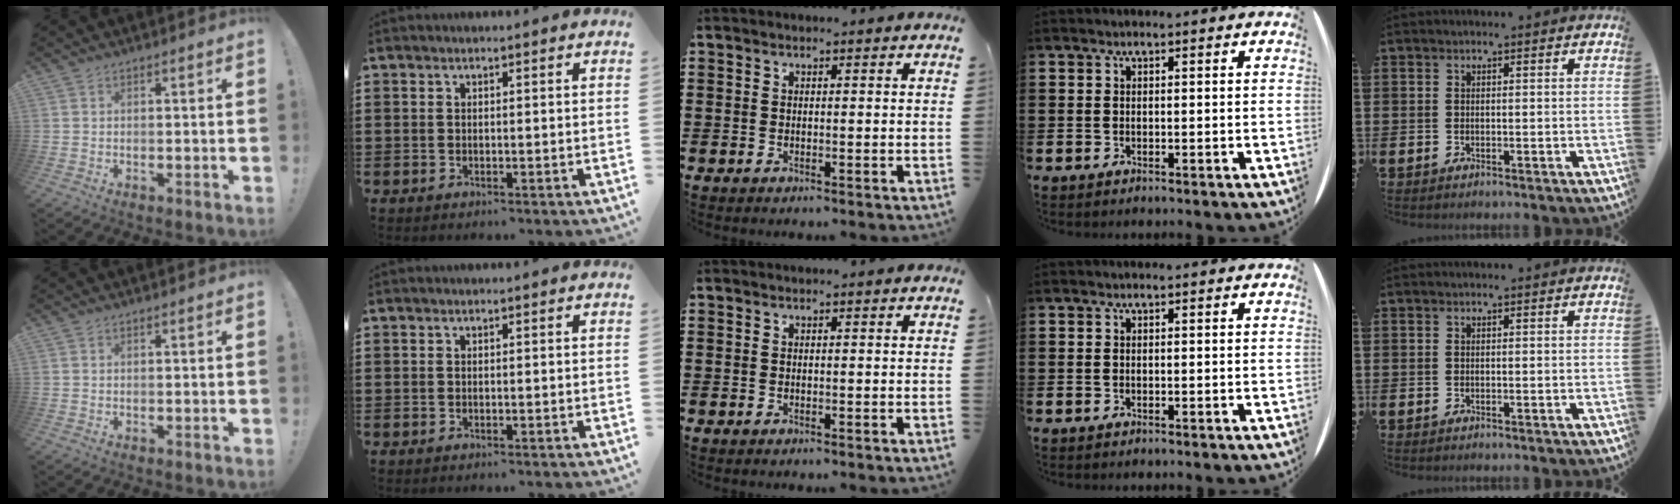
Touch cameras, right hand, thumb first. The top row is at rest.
{}